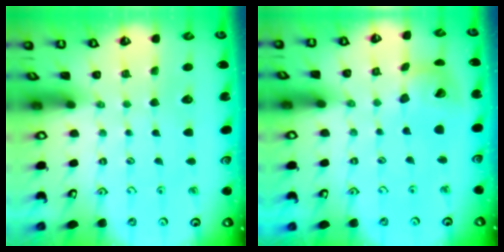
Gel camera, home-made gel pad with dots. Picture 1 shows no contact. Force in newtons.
{"total": 11.7, "press": 11.6, "slide": 1.5}